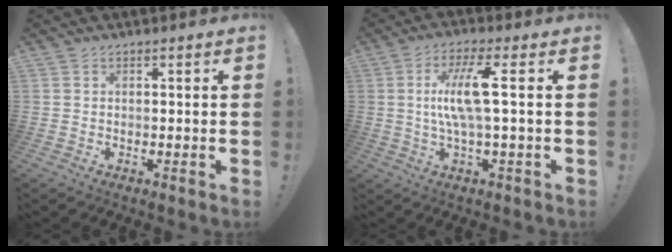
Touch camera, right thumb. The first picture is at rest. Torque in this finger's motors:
{"motor_torque": [1.10, 0.58, 1.58, -0.59, 0.62]}